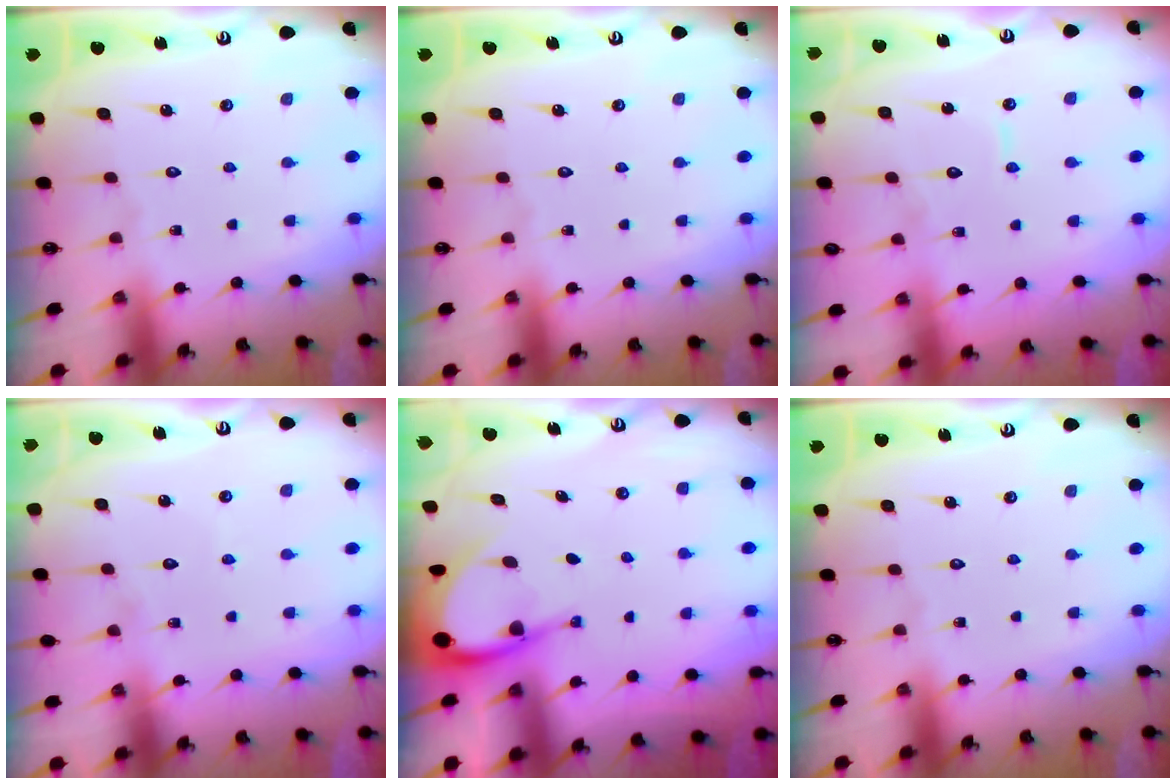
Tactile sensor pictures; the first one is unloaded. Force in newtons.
{"total": 0.0}
{"total": 5.7, "press": 5.6, "slide": 0.6}
{"total": 2.3, "press": 2.3, "slide": 0.2}
{"total": 5.2, "press": 5.2, "slide": 0.4}
{"total": 0.0}